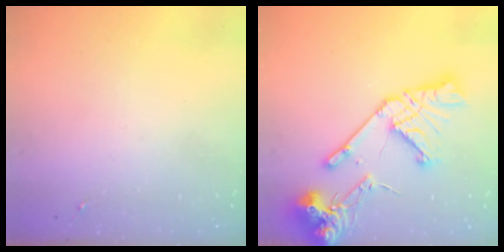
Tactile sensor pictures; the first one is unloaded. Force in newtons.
{"total": 20.9, "press": 20.7, "slide": 2.5}